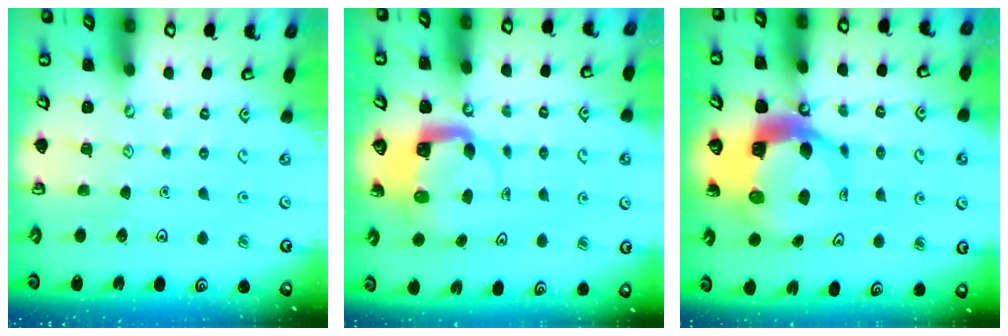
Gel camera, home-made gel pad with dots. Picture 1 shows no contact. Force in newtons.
{"total": 5.8, "press": 5.8, "slide": 0.6}
{"total": 11.0, "press": 10.8, "slide": 1.6}